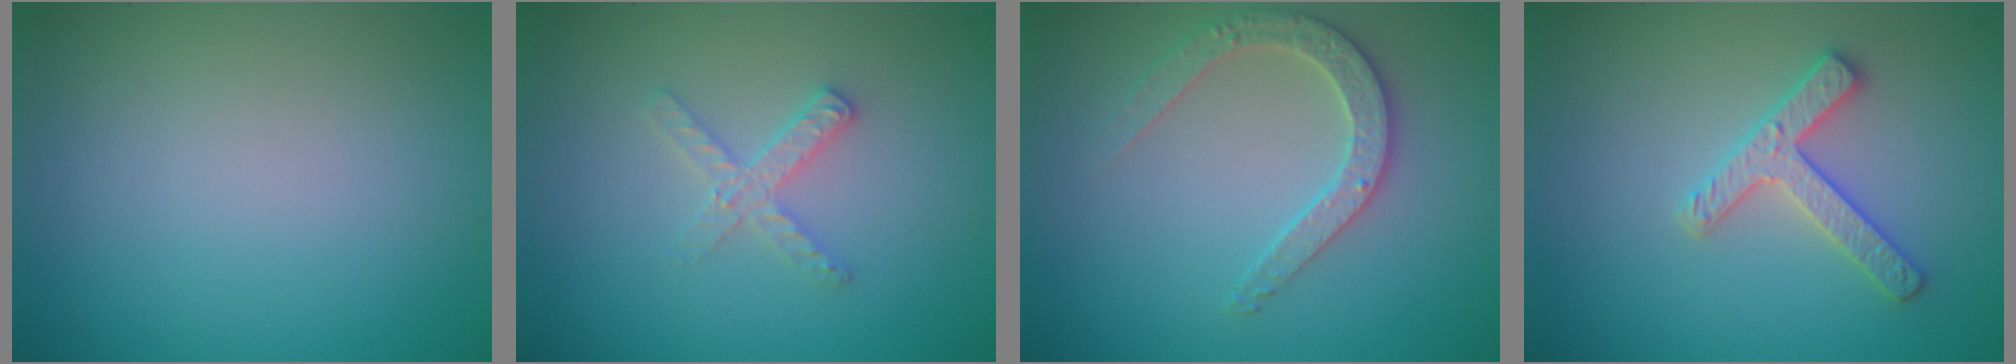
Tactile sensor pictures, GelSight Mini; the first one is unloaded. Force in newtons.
{"total": 2.0, "press": 2.0, "slide": 0.2}
{"total": 2.8, "press": 2.7, "slide": 0.5}
{"total": 2.7, "press": 2.7, "slide": 0.3}